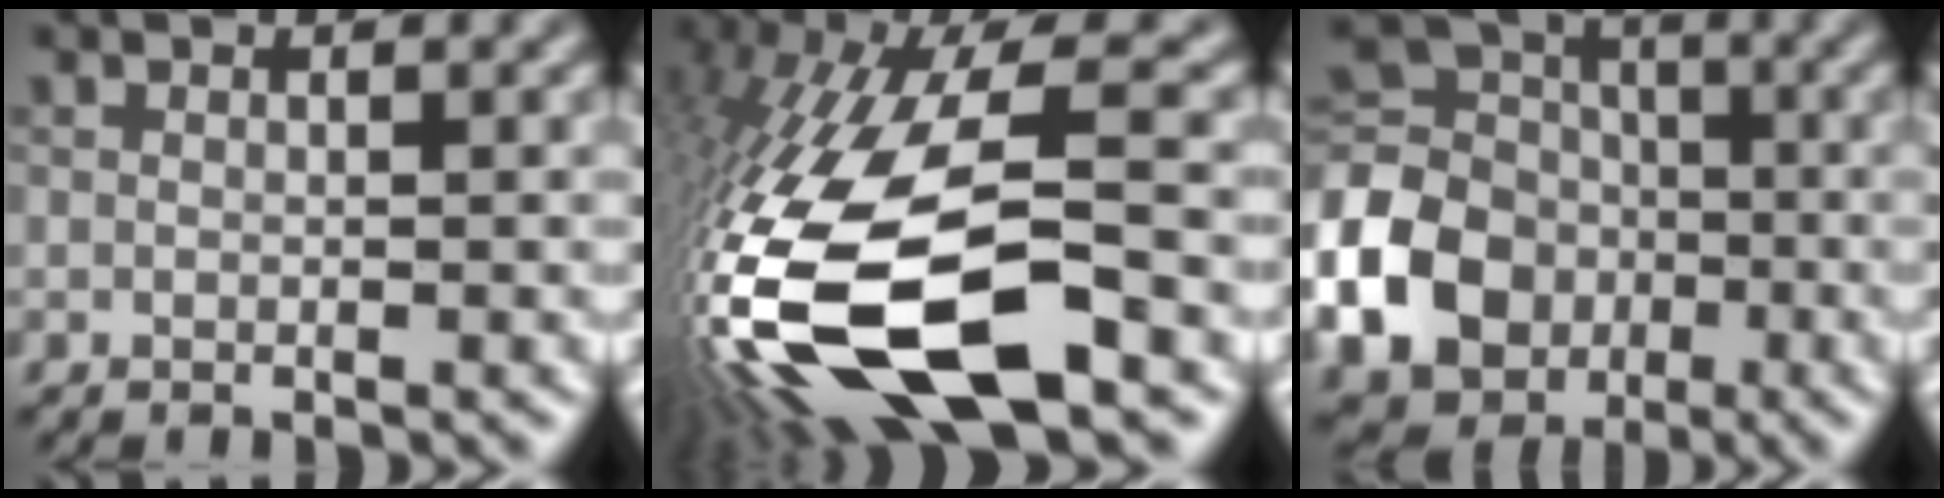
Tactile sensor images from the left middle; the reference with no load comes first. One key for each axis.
{"total": 17.0, "fx": -5.8, "fy": 5.7, "fz": 14.9, "tx": -0.318, "ty": -0.014, "tz": -0.107}
{"total": 10.8, "fx": -3.6, "fy": 8.7, "fz": 5.2, "tx": -0.134, "ty": -0.003, "tz": -0.085}